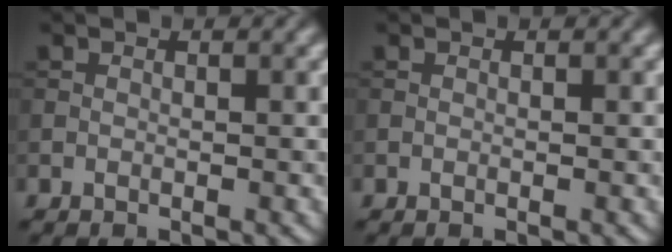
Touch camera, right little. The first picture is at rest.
{"total": 0.0}